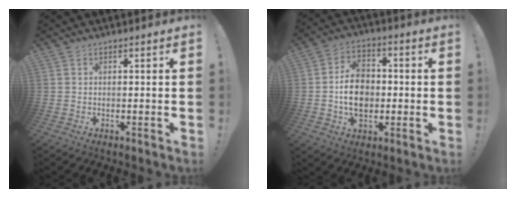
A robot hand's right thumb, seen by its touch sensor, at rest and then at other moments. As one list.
[{"total": 12.9, "force": [-1.1, 9.7, 8.4], "torque": [-0.132, 0.013, -0.021]}]